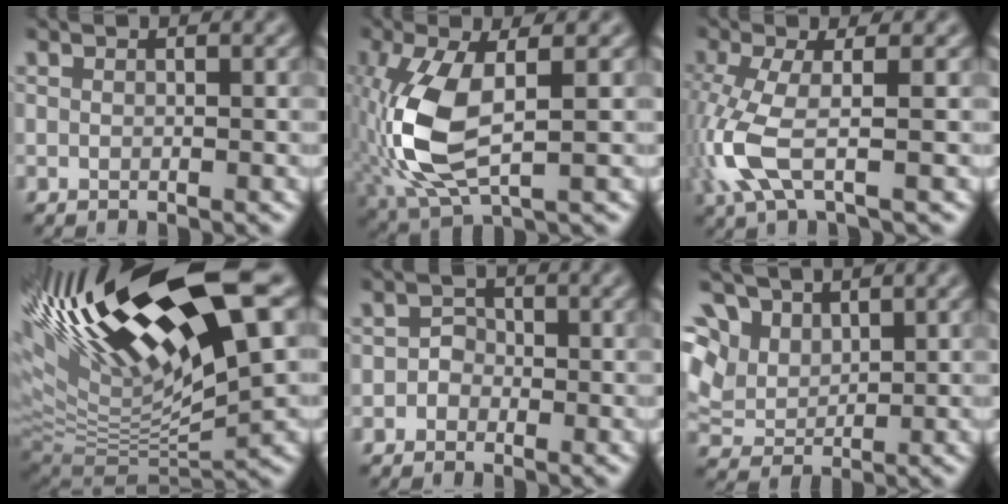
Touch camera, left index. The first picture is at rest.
{"total": 8.6, "force": [-0.8, 3.6, 7.7], "torque": [-0.189, 0.000, -0.012]}
{"total": 5.3, "force": [-1.6, 1.3, 4.8], "torque": [-0.132, -0.009, -0.037]}
{"total": 17.4, "force": [6.8, 3.9, 15.5], "torque": [-0.281, 0.022, 0.120]}
{"total": 1.4, "force": [-0.5, 1.2, 0.4], "torque": [-0.001, 0.002, -0.012]}
{"total": 7.0, "force": [4.2, 4.6, 3.3], "torque": [-0.100, 0.007, 0.078]}